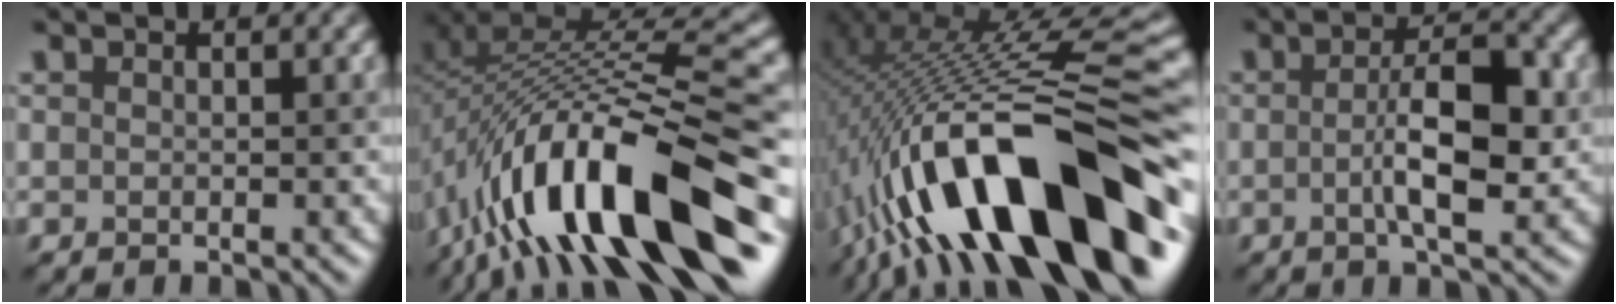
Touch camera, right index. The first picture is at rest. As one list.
[{"total": 15.8, "force": [-6.6, 4.4, 13.7], "torque": [-0.232, 0.019, -0.113]}, {"total": 17.7, "force": [-6.3, 4.9, 15.8], "torque": [-0.247, 0.040, -0.110]}, {"total": 5.9, "force": [-0.5, 1.7, 5.7], "torque": [-0.101, 0.003, -0.012]}]